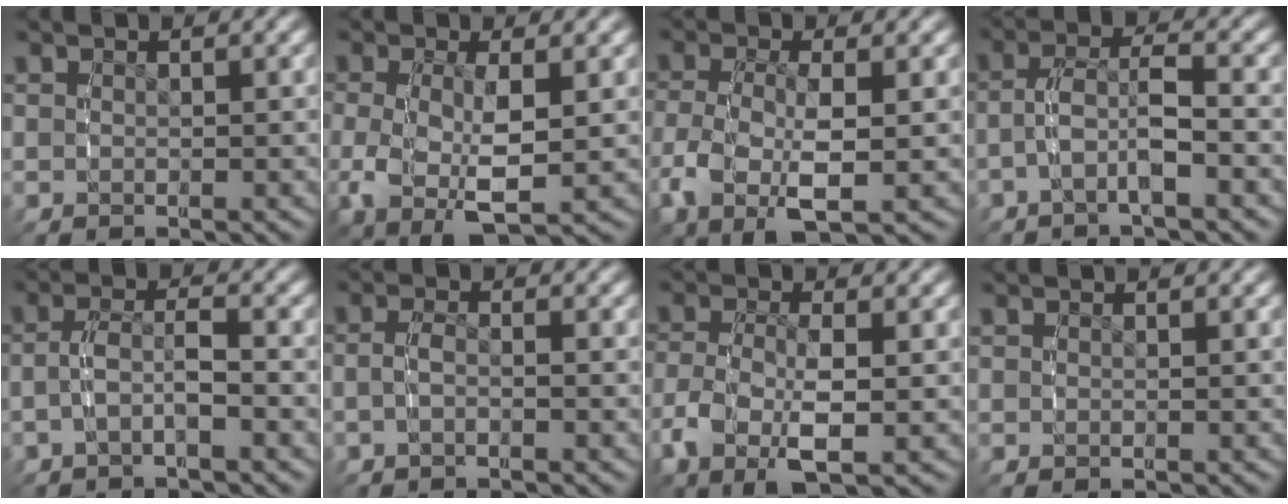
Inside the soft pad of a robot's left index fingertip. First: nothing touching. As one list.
[{"total": 7.6, "force": [-2.5, 4.8, 5.3], "torque": [-0.143, -0.049, -0.026]}, {"total": 6.6, "force": [-2.0, 3.8, 5.0], "torque": [-0.133, -0.032, -0.023]}, {"total": 3.7, "force": [-1.8, 1.7, 2.7], "torque": [-0.057, -0.001, -0.037]}, {"total": 3.1, "force": [-1.8, 1.4, 2.2], "torque": [-0.052, -0.003, -0.034]}, {"total": 2.1, "force": [-1.1, 1.1, 1.4], "torque": [-0.040, -0.001, -0.025]}, {"total": 5.9, "force": [-2.0, 3.2, 4.6], "torque": [-0.115, -0.026, -0.027]}, {"total": 0.0}]